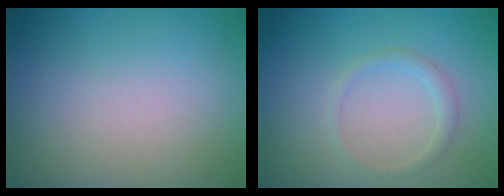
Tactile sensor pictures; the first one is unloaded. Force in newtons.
{"total": 1.2, "press": 1.1, "slide": 0.1}